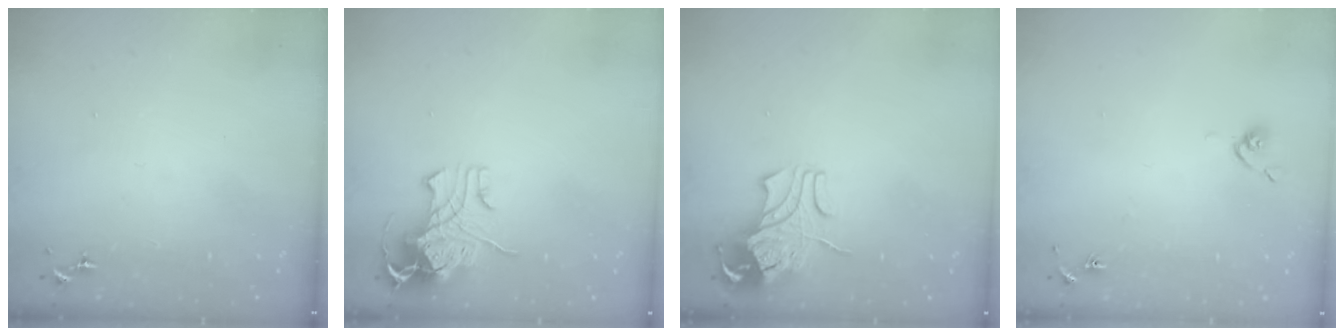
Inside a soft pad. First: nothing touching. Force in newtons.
{"total": 10.7, "press": 10.6, "slide": 1.4}
{"total": 9.4, "press": 9.4, "slide": 1.1}
{"total": 4.9, "press": 4.9, "slide": 0.7}